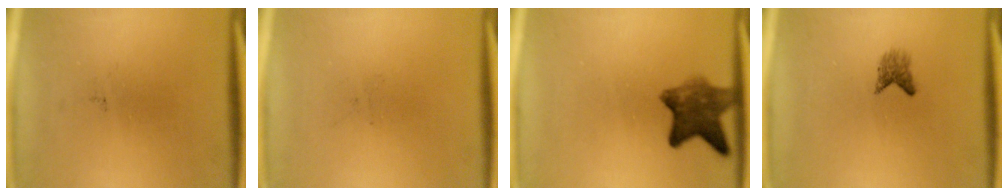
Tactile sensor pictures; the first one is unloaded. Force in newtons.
{"total": 0.0}
{"total": 6.8}
{"total": 1.8}